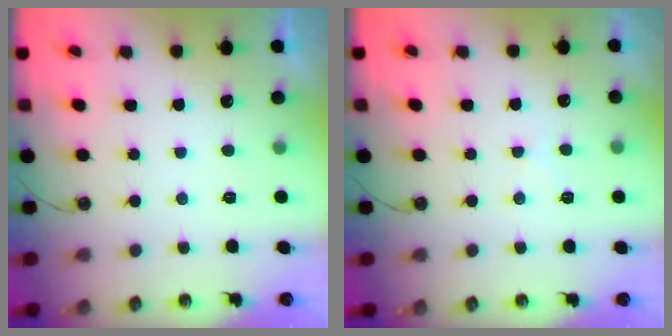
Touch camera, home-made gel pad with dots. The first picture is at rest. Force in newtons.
{"total": 6.1, "press": 6.0, "slide": 1.0}